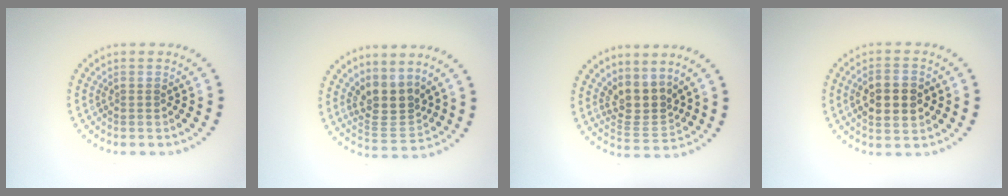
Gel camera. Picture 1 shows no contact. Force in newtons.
{"total": 3.4, "press": 2.9, "slide": 1.8}
{"total": 3.3, "press": 2.4, "slide": 2.2}
{"total": 4.6, "press": 4.6, "slide": 0.2}